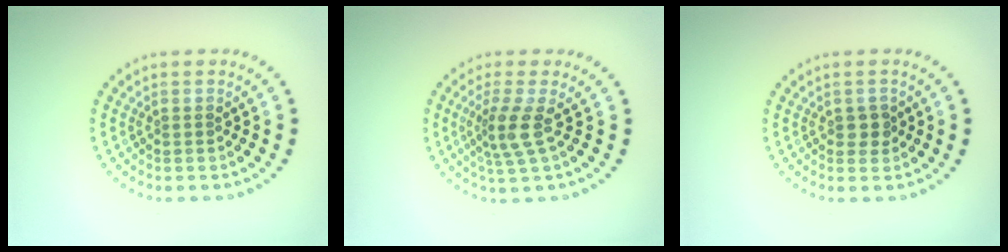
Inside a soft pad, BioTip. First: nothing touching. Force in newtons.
{"total": 2.8, "press": 2.2, "slide": 1.8}
{"total": 1.4, "press": 1.3, "slide": 0.3}